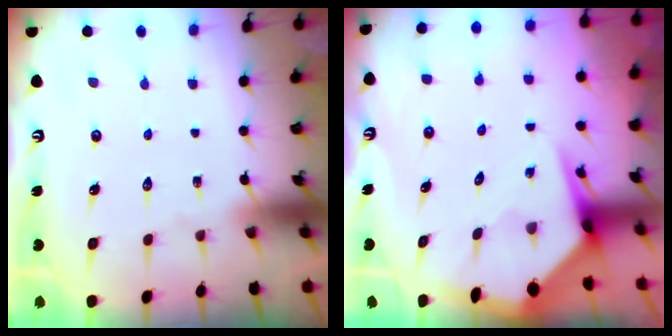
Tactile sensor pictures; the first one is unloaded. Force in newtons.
{"total": 5.3, "press": 5.2, "slide": 0.5}